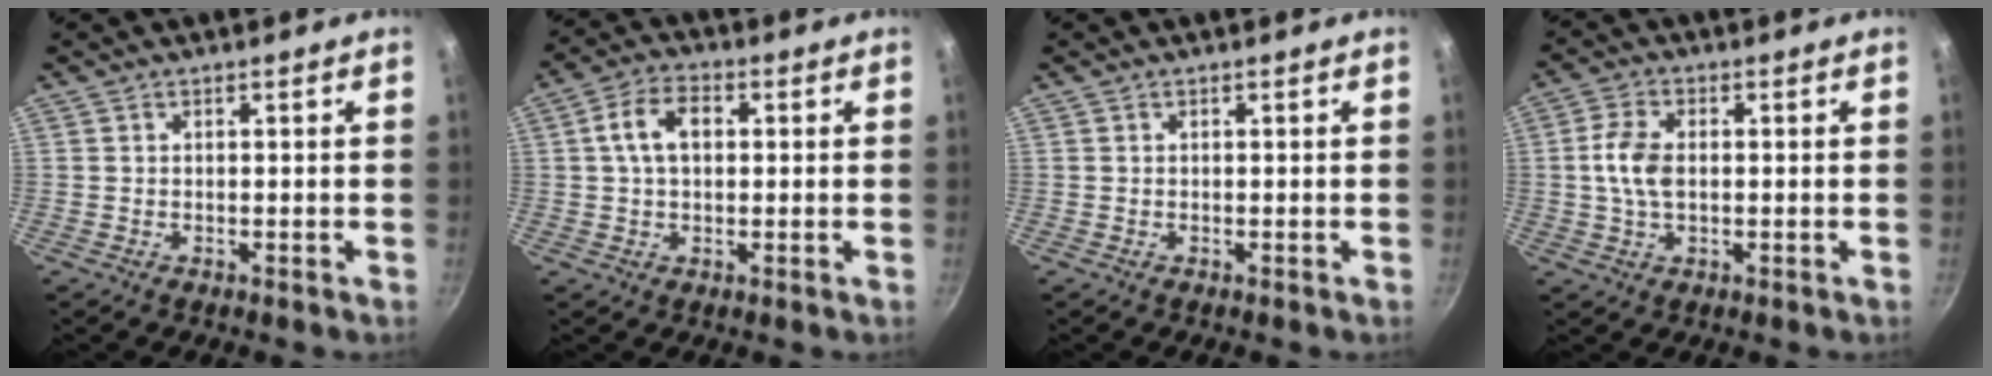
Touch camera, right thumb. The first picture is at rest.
{"total": 7.4, "force": [1.1, 4.8, 5.5], "torque": [-0.084, 0.016, 0.013]}
{"total": 0.0}
{"total": 6.4, "force": [0.1, 3.8, 5.1], "torque": [-0.102, 0.009, 0.001]}